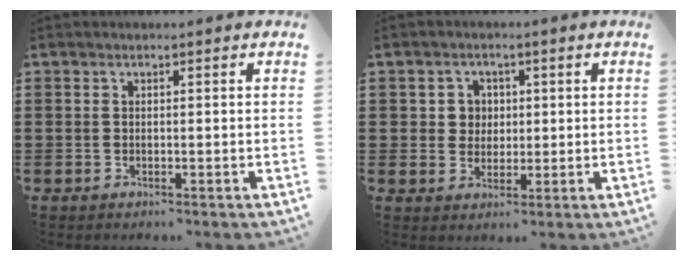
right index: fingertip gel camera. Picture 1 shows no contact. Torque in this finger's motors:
{"motor_torque": [0.21, -0.18, 0.05, 0.02]}